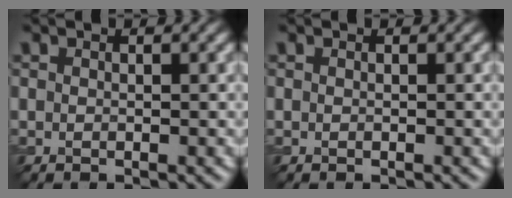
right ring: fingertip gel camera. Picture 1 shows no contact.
{"total": 0.0}